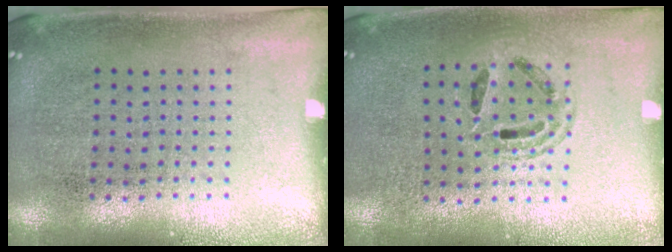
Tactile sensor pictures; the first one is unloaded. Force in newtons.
{"total": 1.2, "press": 1.1, "slide": 0.4}